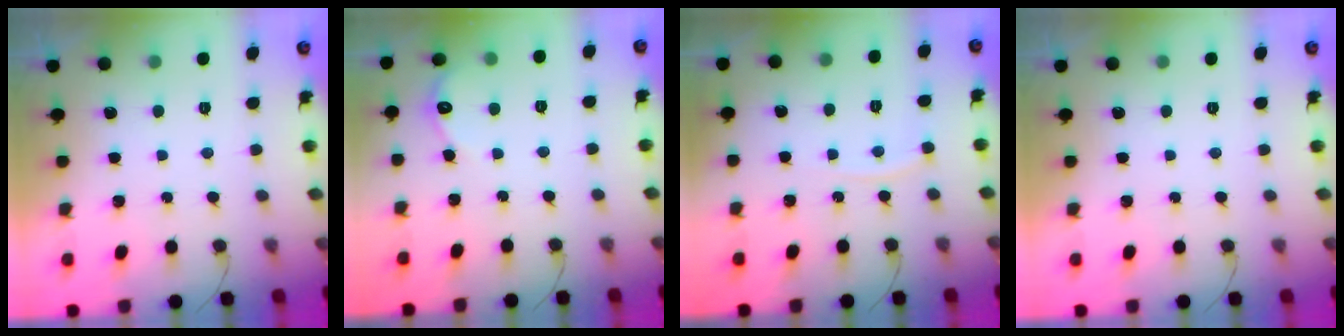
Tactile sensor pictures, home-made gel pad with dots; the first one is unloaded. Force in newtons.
{"total": 3.7, "press": 3.6, "slide": 0.5}
{"total": 3.9, "press": 3.8, "slide": 0.5}
{"total": 0.0}